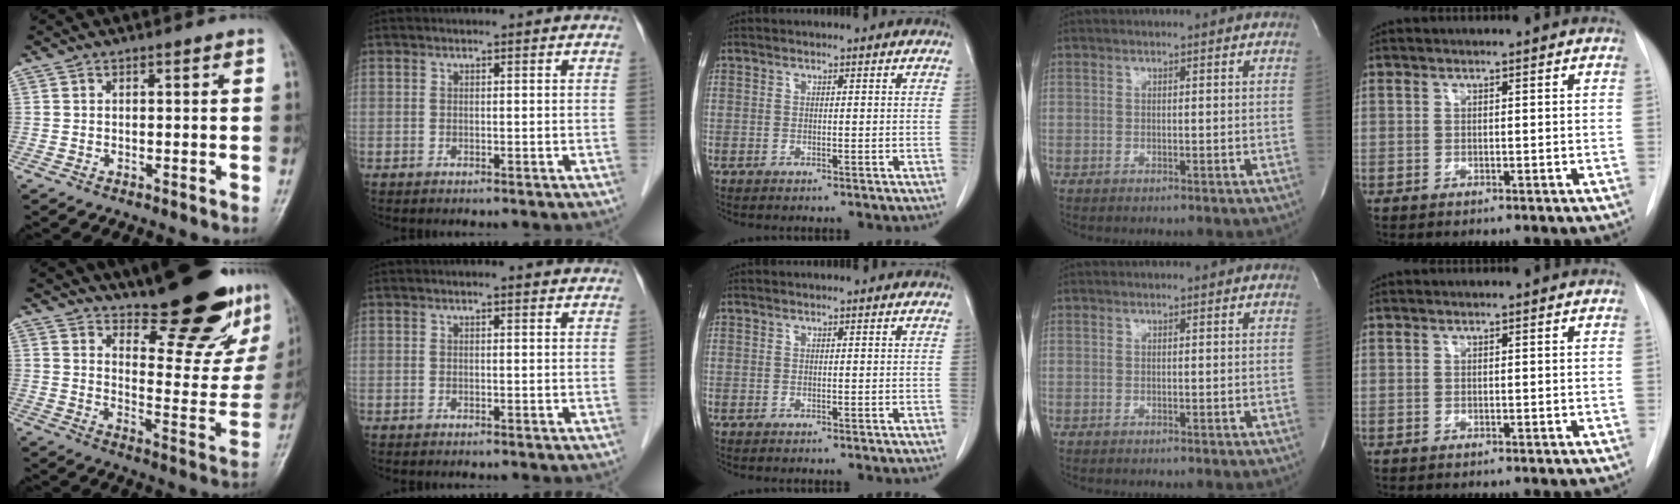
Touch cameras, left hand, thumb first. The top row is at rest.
{"thumb": {"total": 24.3, "force": [18.2, 7.2, 14.5], "torque": [-0.167, -0.118, 0.244]}, "index": {"total": 1.8, "force": [1.4, 0.4, 1.0], "torque": [-0.016, 0.011, 0.013]}}